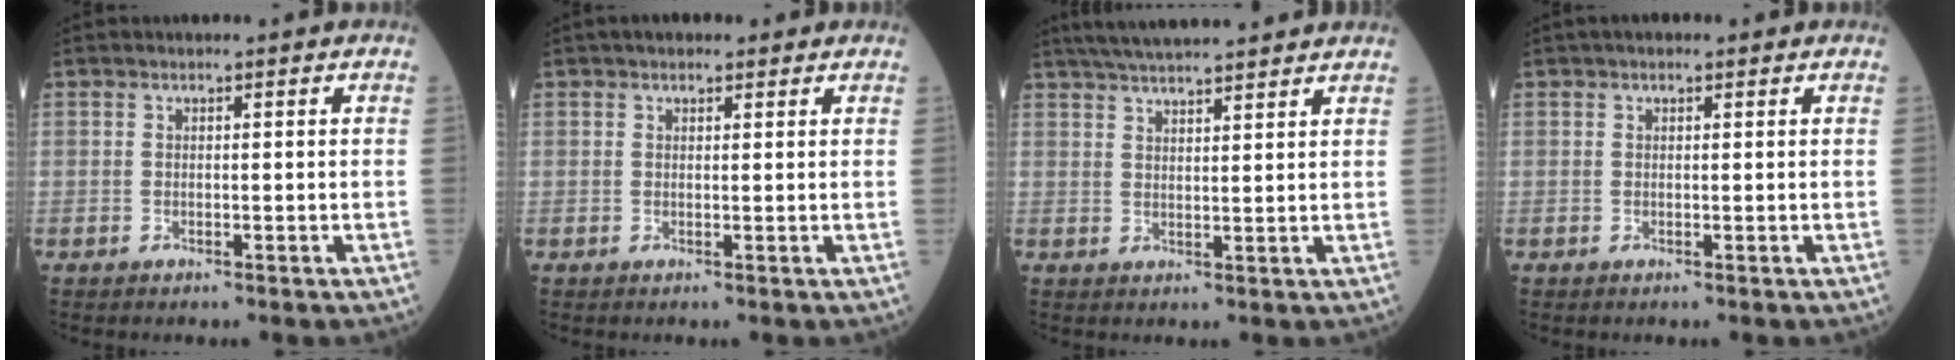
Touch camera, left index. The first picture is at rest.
{"total": 2.8, "force": [2.0, 1.3, 1.4], "torque": [-0.020, 0.020, 0.025]}
{"total": 11.7, "force": [10.4, 1.1, 5.4], "torque": [-0.091, 0.032, 0.151]}
{"total": 1.4, "force": [0.9, 0.7, 0.9], "torque": [-0.020, 0.011, 0.010]}